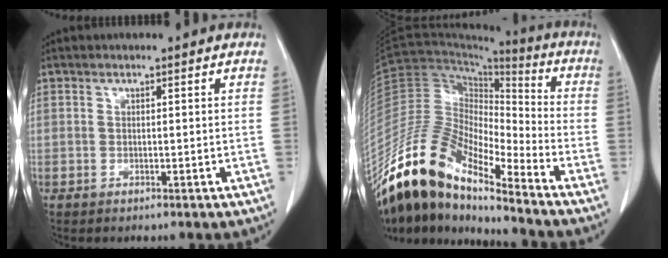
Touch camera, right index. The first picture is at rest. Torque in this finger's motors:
{"motor_torque": [0.84, -0.93, 0.84, 0.12]}